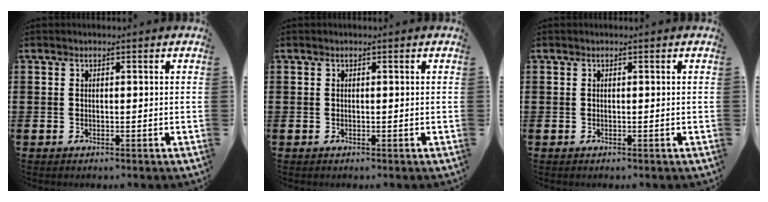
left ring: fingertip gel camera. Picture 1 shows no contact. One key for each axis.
{"total": 0.0}
{"total": 0.0}